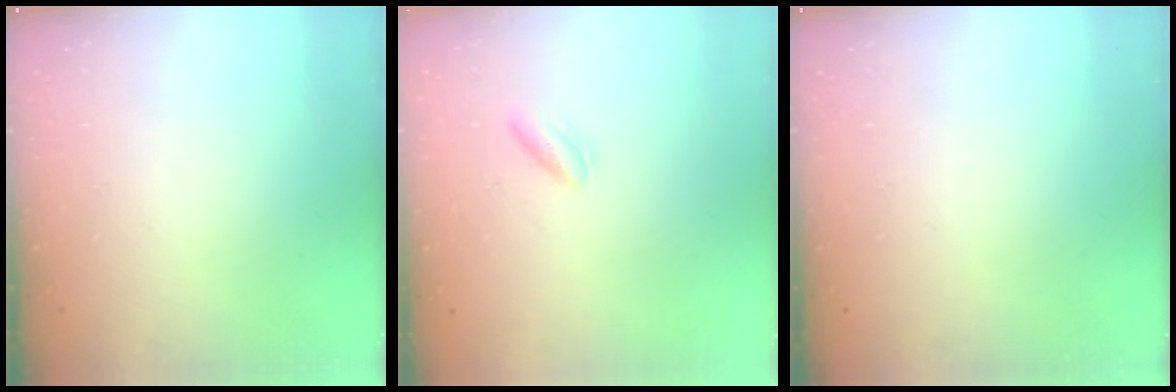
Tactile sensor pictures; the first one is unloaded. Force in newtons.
{"total": 3.4, "press": 3.3, "slide": 0.9}
{"total": 0.0}